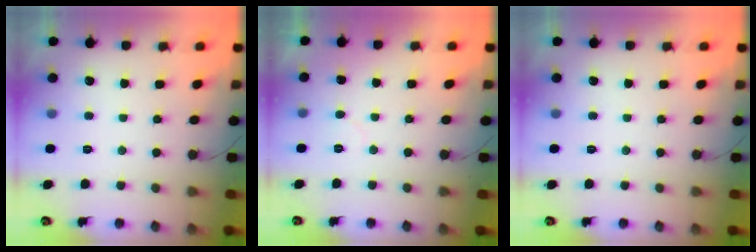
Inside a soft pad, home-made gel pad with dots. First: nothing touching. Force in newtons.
{"total": 3.1, "press": 3.1, "slide": 0.2}
{"total": 0.0}